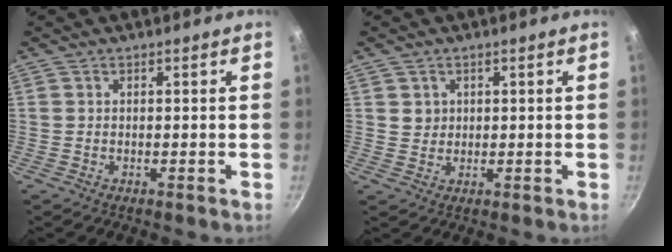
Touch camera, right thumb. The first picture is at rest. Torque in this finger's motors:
{"motor_torque": [0.73, 0.64, 0.34, 0.05, 0.03]}